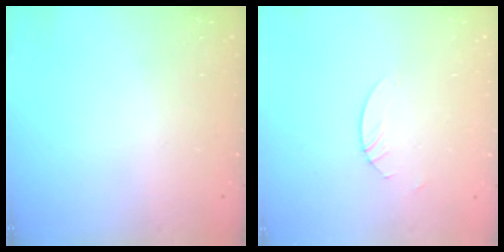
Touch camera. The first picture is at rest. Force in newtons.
{"total": 2.7, "press": 2.7, "slide": 0.2}